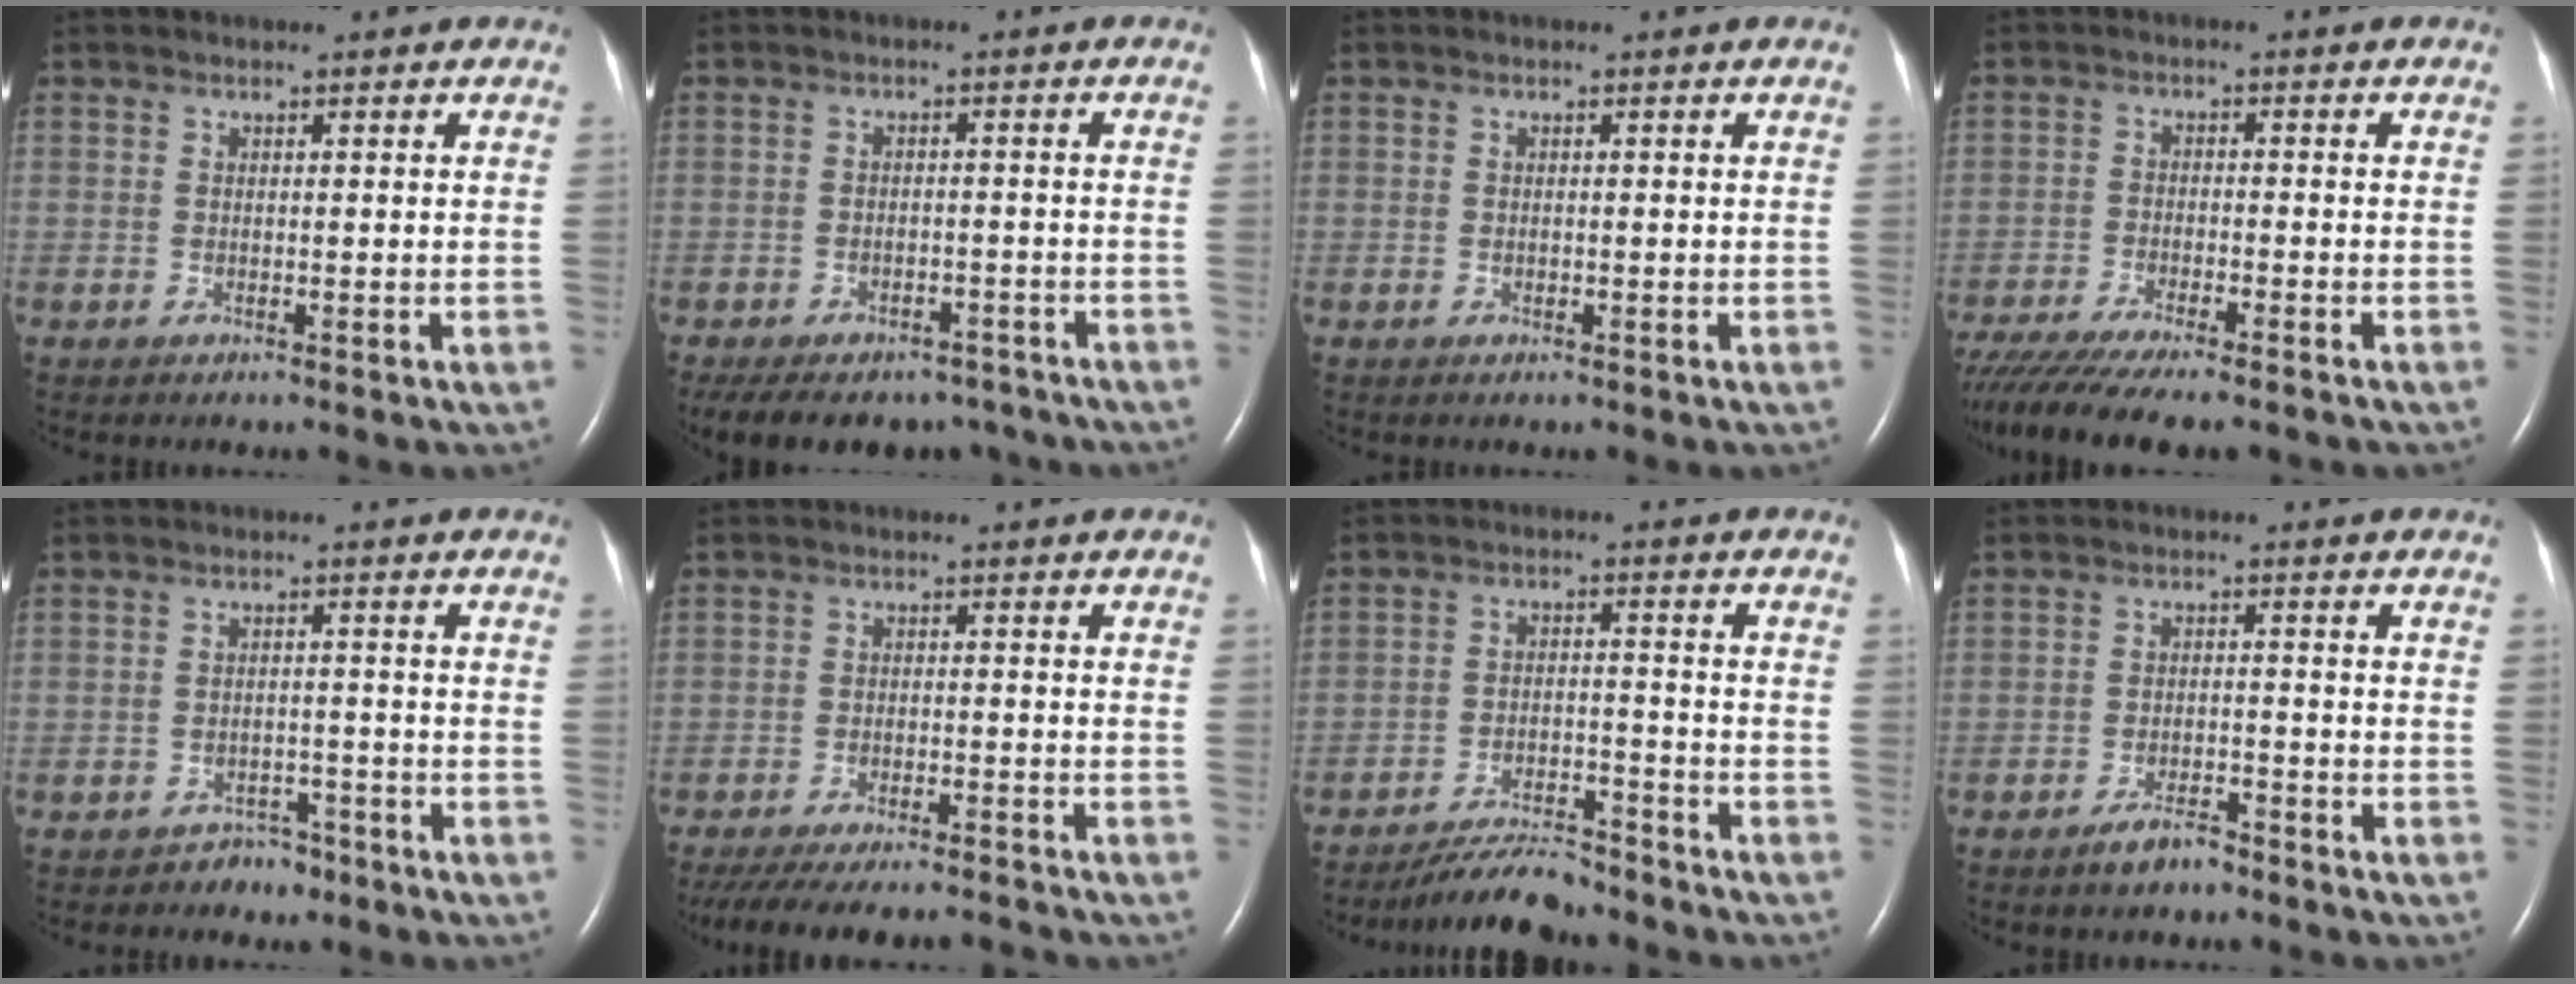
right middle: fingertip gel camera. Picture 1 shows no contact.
{"total": 14.6, "force": [-11.5, 7.3, 5.3], "torque": [-0.120, 0.001, -0.142]}
{"total": 0.0}
{"total": 13.5, "force": [-11.5, 1.5, 7.0], "torque": [-0.116, -0.026, -0.177]}
{"total": 2.7, "force": [-2.1, 1.7, 0.0], "torque": [-0.003, 0.007, -0.028]}
{"total": 14.8, "force": [-13.4, 2.3, 5.7], "torque": [-0.125, -0.018, -0.191]}
{"total": 7.1, "force": [-6.8, 1.0, 2.0], "torque": [-0.037, -0.011, -0.116]}
{"total": 3.2, "force": [-2.6, 0.8, 1.6], "torque": [-0.035, -0.001, -0.045]}